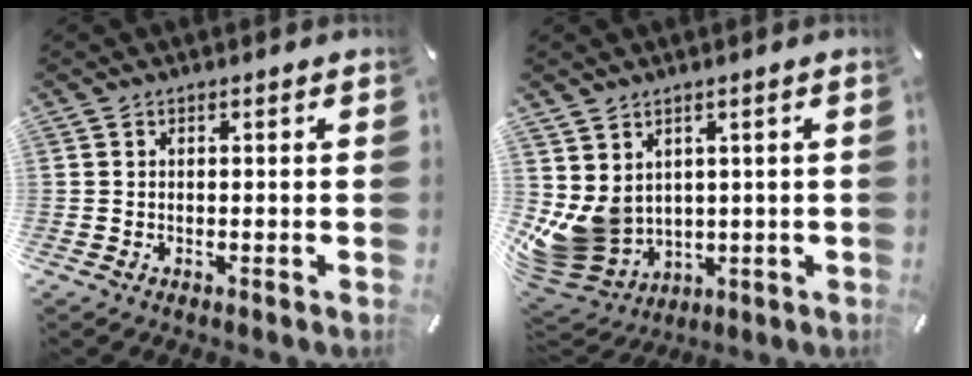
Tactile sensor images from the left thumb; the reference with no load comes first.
{"total": 10.3, "force": [2.0, 9.3, 3.9], "torque": [-0.107, -0.032, 0.045]}